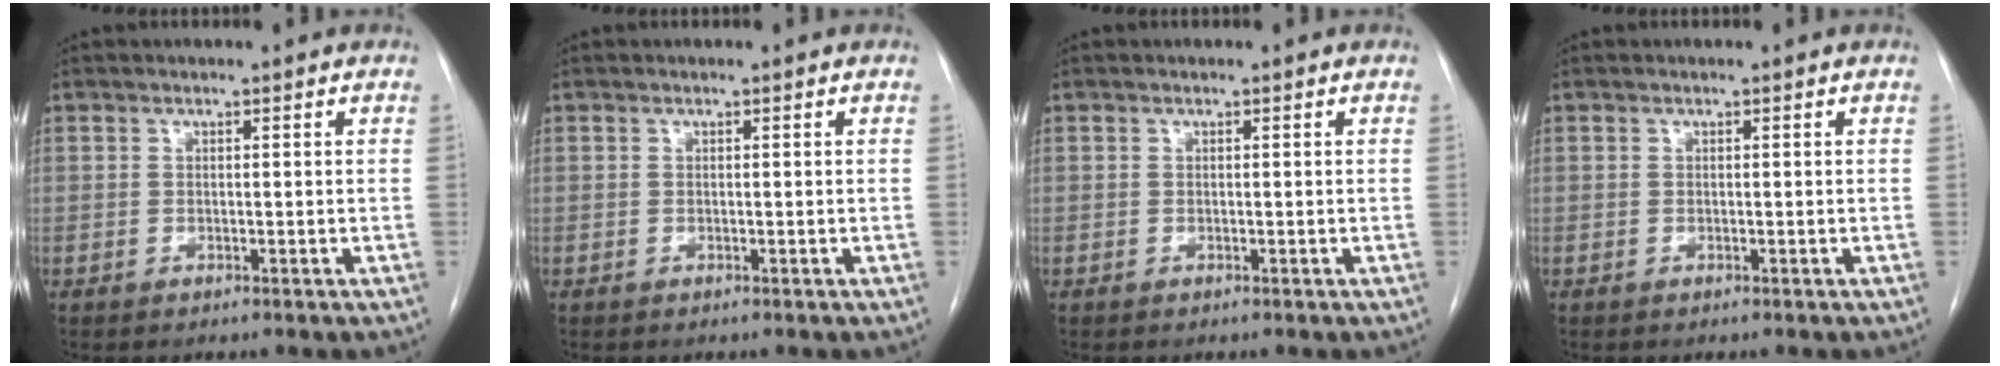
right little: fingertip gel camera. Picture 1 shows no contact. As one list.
[{"total": 0.0}, {"total": 0.0}, {"total": 0.0}]